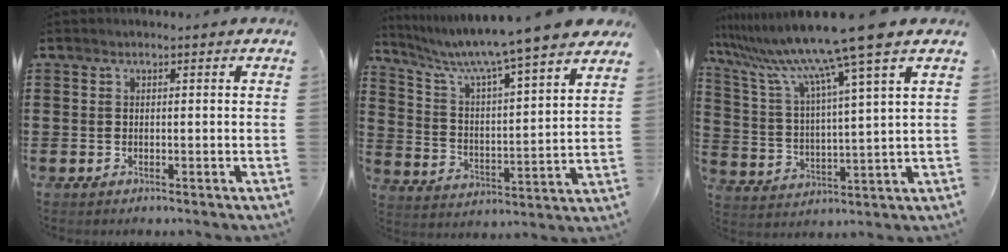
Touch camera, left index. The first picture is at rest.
{"total": 7.2, "force": [6.3, -1.1, 3.3], "torque": [-0.091, -0.059, 0.100]}
{"total": 12.4, "force": [9.6, -0.9, 7.8], "torque": [-0.188, -0.052, 0.150]}